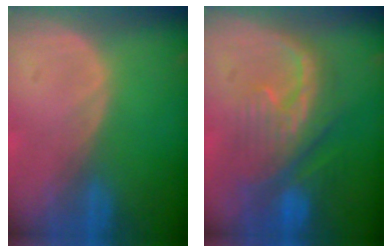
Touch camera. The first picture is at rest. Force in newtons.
{"total": 9.2, "press": 8.9, "slide": 2.3}